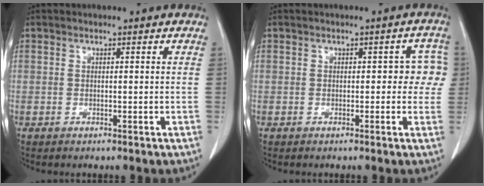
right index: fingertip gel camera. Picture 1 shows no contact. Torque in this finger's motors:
{"motor_torque": [0.06, 0.01, 0.01, 0.00]}